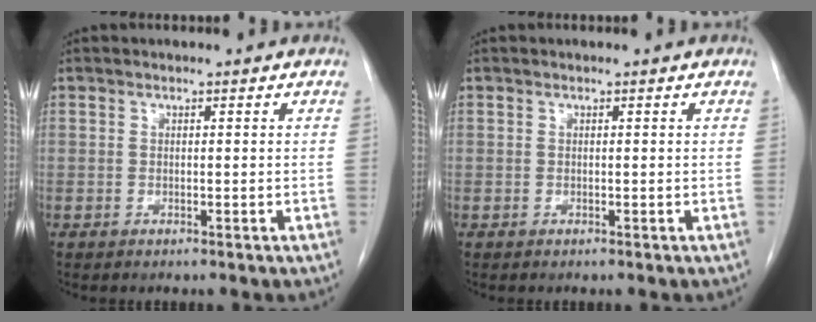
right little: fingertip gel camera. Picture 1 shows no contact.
{"total": 0.0}